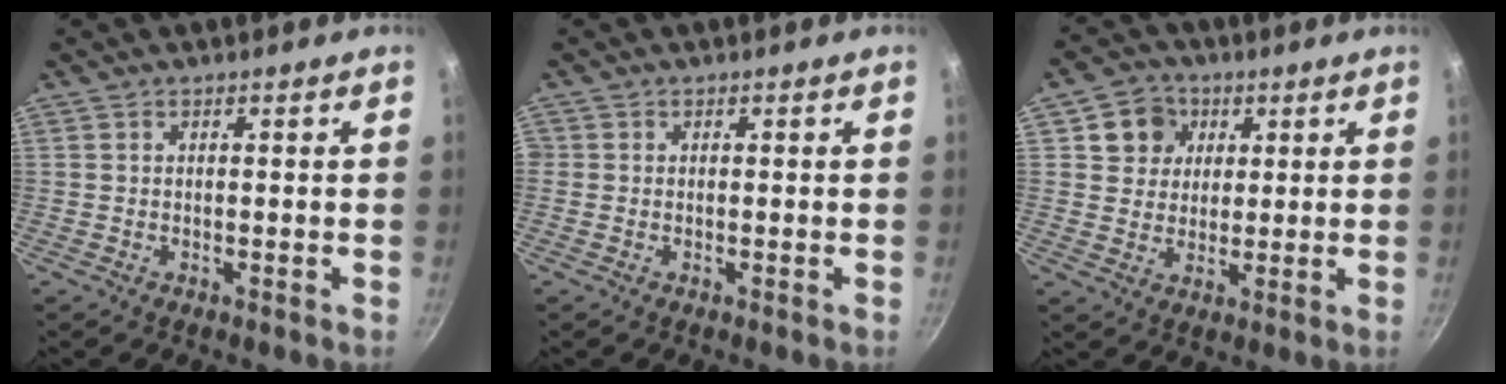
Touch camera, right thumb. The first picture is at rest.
{"total": 0.6, "force": [-0.1, 0.5, 0.0], "torque": [0.002, 0.000, -0.005]}
{"total": 7.3, "force": [2.7, 6.4, 2.1], "torque": [0.005, 0.003, 0.040]}